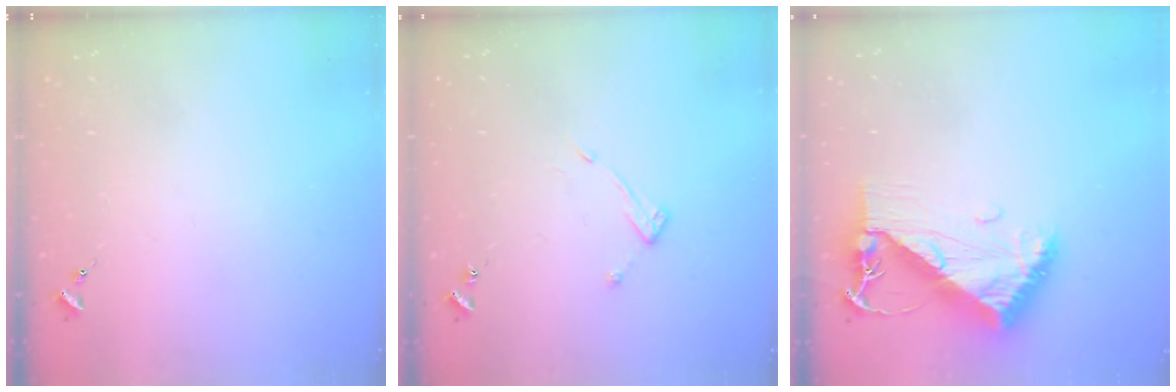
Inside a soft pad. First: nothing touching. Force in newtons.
{"total": 7.1, "press": 7.1, "slide": 0.5}
{"total": 9.5, "press": 9.4, "slide": 1.0}